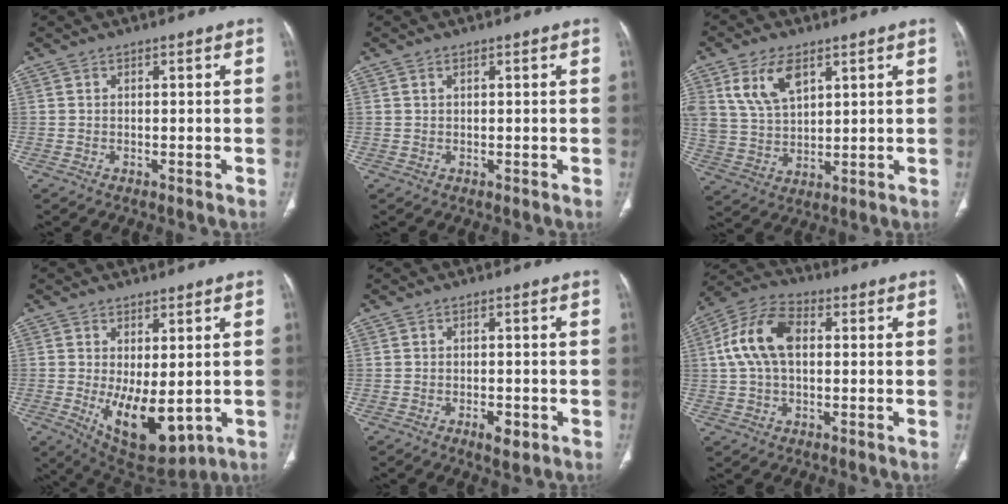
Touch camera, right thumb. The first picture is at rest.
{"total": 0.7, "force": [0.5, 0.3, 0.4], "torque": [-0.010, 0.002, 0.011]}
{"total": 10.6, "force": [5.2, 6.0, 7.0], "torque": [-0.125, -0.017, 0.111]}
{"total": 11.8, "force": [-1.6, 5.5, 10.3], "torque": [-0.149, -0.025, 0.001]}
{"total": 3.1, "force": [-1.3, 1.4, 2.4], "torque": [-0.033, 0.000, -0.017]}
{"total": 11.9, "force": [1.6, 7.2, 9.3], "torque": [-0.186, 0.028, 0.025]}